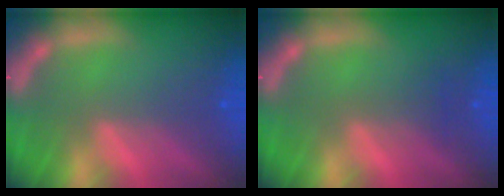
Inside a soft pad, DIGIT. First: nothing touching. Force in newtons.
{"total": 1.5}